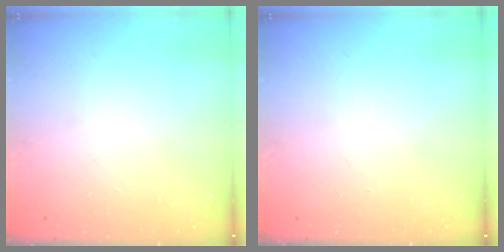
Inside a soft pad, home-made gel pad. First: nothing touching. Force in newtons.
{"total": 0.0}